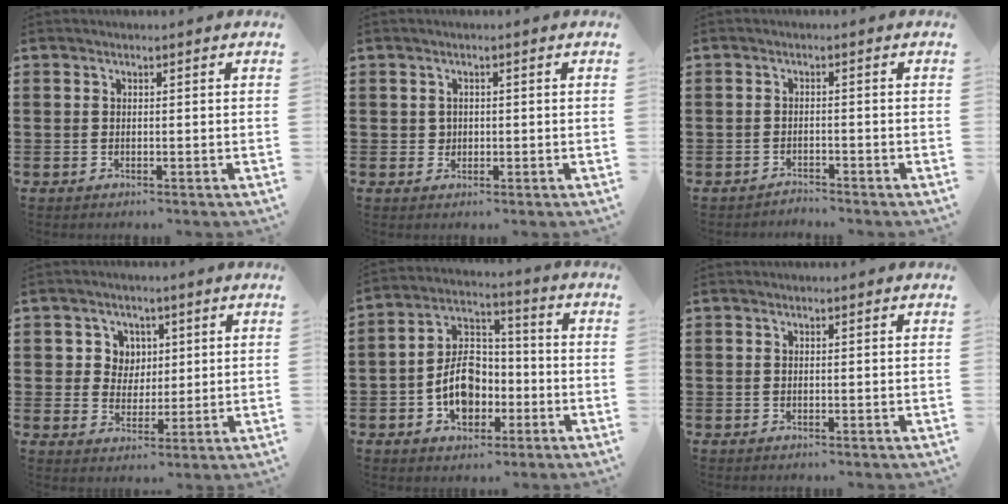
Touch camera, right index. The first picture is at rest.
{"total": 1.2, "force": [0.1, 1.1, 0.4], "torque": [-0.012, 0.004, 0.003]}
{"total": 1.7, "force": [-1.7, 0.0, -0.3], "torque": [-0.001, 0.002, -0.037]}
{"total": 4.8, "force": [1.5, 4.4, 1.0], "torque": [-0.043, 0.016, 0.025]}
{"total": 8.8, "force": [-2.8, 6.1, 5.8], "torque": [-0.123, 0.008, -0.055]}
{"total": 0.0}